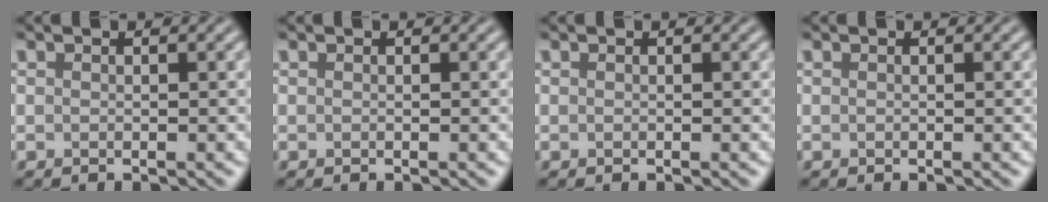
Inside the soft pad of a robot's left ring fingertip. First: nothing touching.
{"total": 0.0}
{"total": 0.0}
{"total": 0.0}